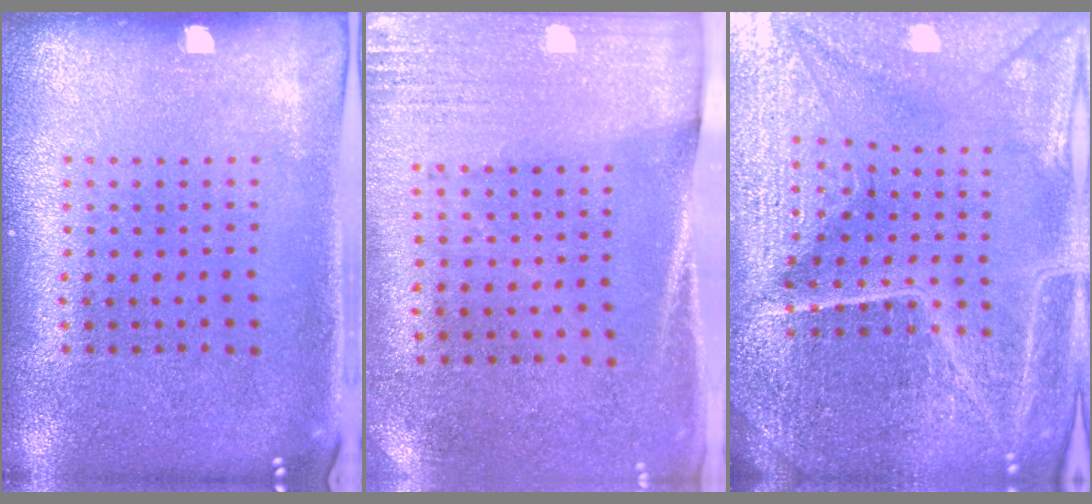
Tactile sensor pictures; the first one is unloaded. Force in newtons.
{"total": 2.7, "press": 2.3, "slide": 1.4}
{"total": 5.6, "press": 5.1, "slide": 2.2}